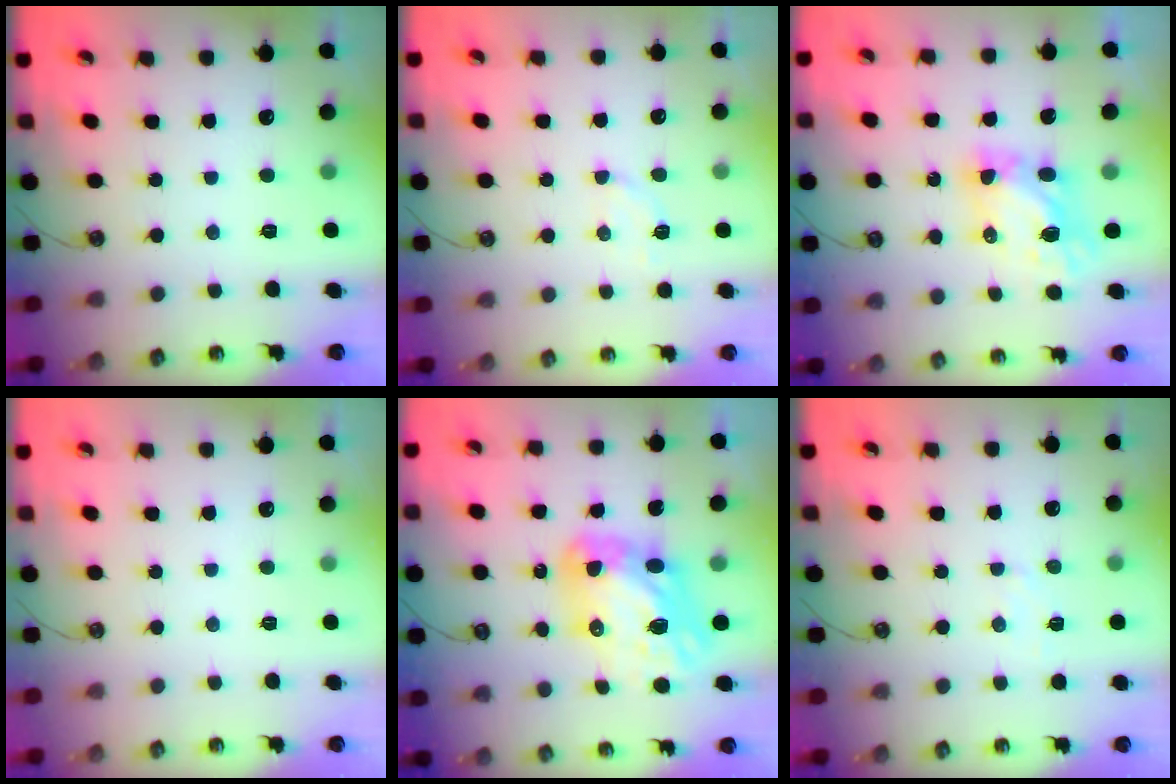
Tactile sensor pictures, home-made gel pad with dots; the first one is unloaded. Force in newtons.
{"total": 3.0, "press": 2.8, "slide": 1.1}
{"total": 5.9, "press": 5.9, "slide": 0.2}
{"total": 0.0}
{"total": 13.8, "press": 13.7, "slide": 1.2}
{"total": 4.6, "press": 4.5, "slide": 0.6}